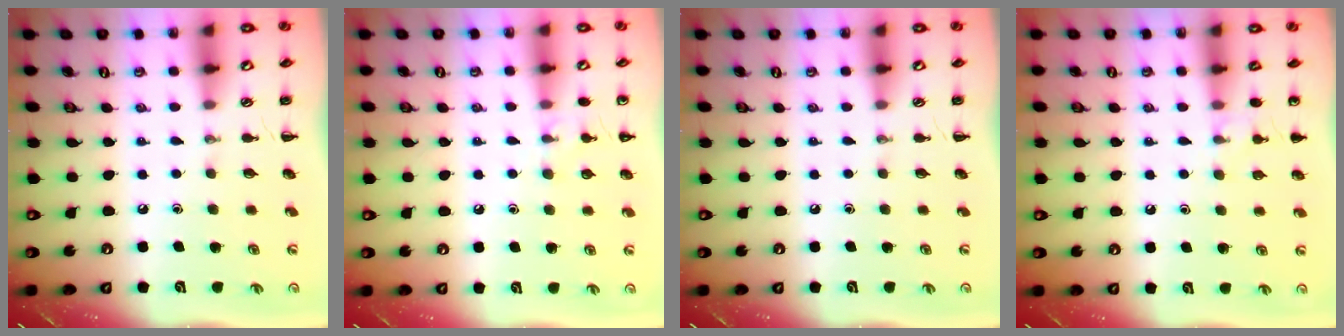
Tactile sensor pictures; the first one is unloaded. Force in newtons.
{"total": 7.8, "press": 7.4, "slide": 2.3}
{"total": 0.0}
{"total": 5.8, "press": 5.5, "slide": 2.0}